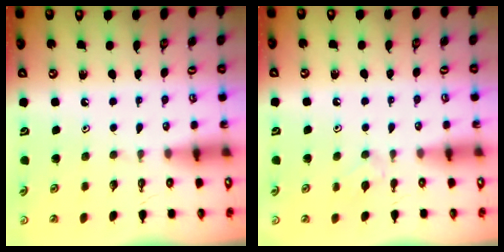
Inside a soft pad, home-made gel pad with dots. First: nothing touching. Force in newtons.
{"total": 3.3, "press": 3.2, "slide": 0.6}